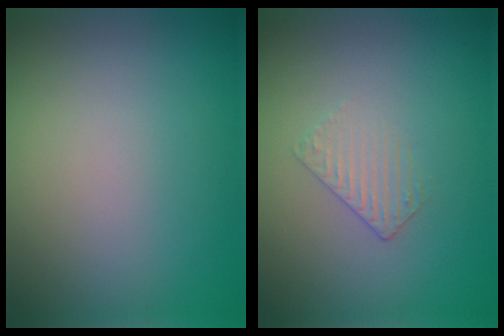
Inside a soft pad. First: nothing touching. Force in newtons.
{"total": 1.0, "press": 0.3, "slide": 1.0}